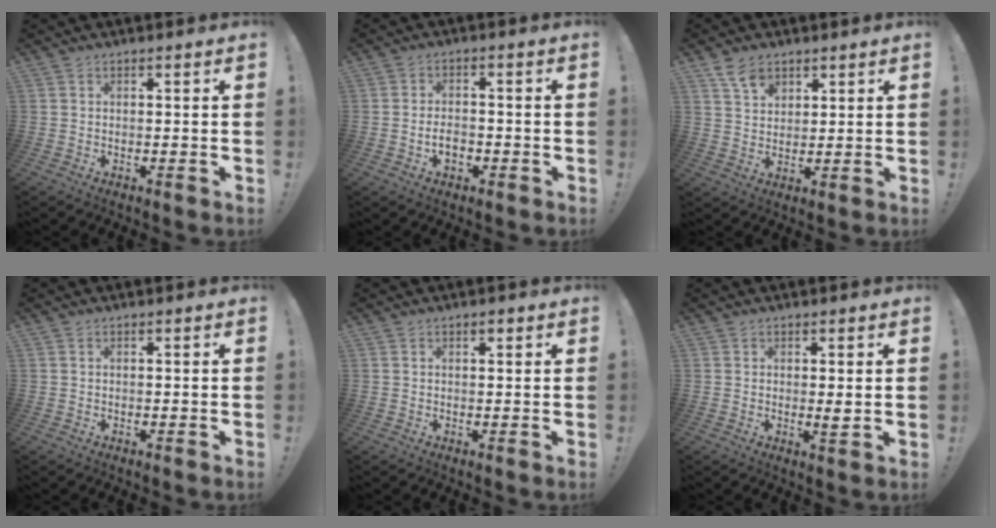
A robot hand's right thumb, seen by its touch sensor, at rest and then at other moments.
{"total": 4.5, "force": [-1.9, 2.8, 3.0], "torque": [-0.049, 0.008, -0.035]}
{"total": 6.4, "force": [4.2, 4.1, 2.7], "torque": [-0.033, -0.018, 0.076]}
{"total": 0.0}
{"total": 1.0, "force": [0.7, 0.5, 0.6], "torque": [-0.006, -0.002, 0.012]}
{"total": 2.6, "force": [0.6, 0.5, 2.5], "torque": [-0.020, -0.013, 0.005]}